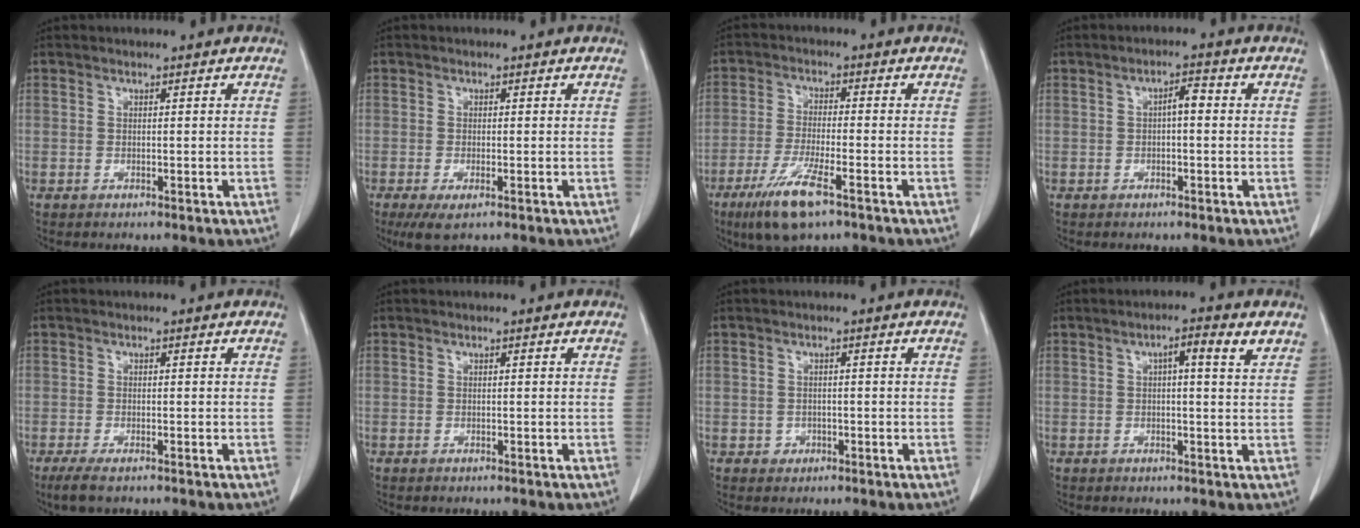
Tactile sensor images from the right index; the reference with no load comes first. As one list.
[{"total": 3.5, "force": [-2.0, 0.9, 2.8], "torque": [-0.052, -0.011, -0.027]}, {"total": 8.7, "force": [-5.1, 1.1, 6.9], "torque": [-0.142, -0.023, -0.090]}, {"total": 2.4, "force": [0.0, 0.7, 2.3], "torque": [-0.036, 0.007, -0.001]}, {"total": 3.1, "force": [-1.8, 0.5, 2.4], "torque": [-0.049, -0.011, -0.030]}, {"total": 0.0}, {"total": 1.5, "force": [-0.5, 1.3, 0.2], "torque": [0.001, 0.005, -0.005]}, {"total": 4.3, "force": [1.9, 0.3, 3.8], "torque": [-0.058, 0.011, 0.025]}]